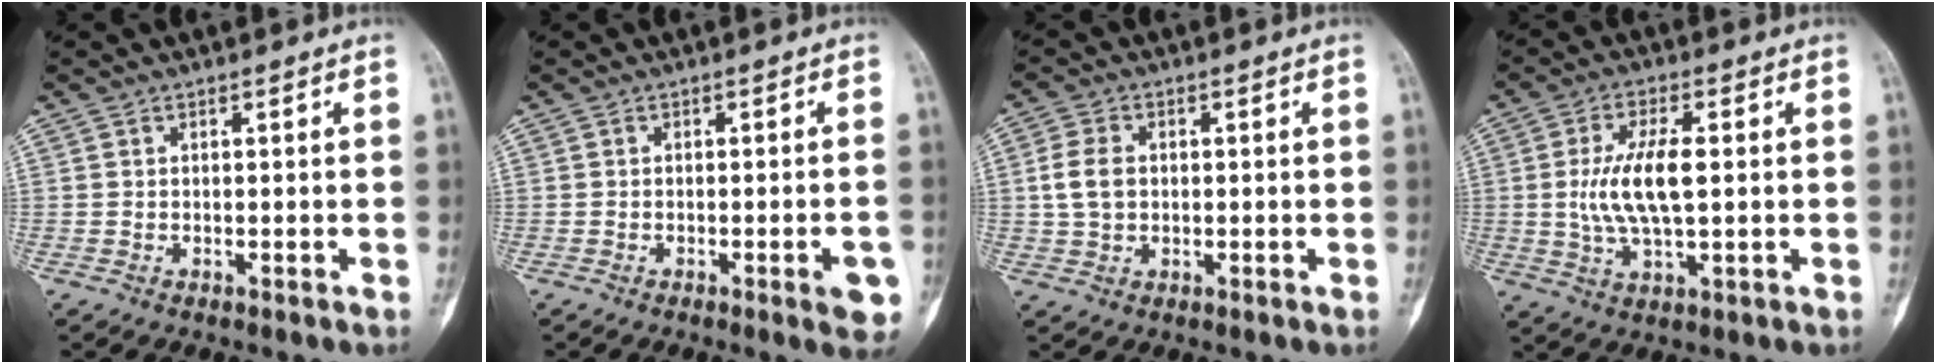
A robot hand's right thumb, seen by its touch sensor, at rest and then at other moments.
{"total": 4.8, "force": [-1.9, 1.1, 4.3], "torque": [-0.041, 0.005, -0.020]}
{"total": 5.6, "force": [0.5, 4.0, 3.9], "torque": [-0.080, 0.006, 0.010]}
{"total": 10.2, "force": [0.6, 3.9, 9.4], "torque": [-0.191, 0.001, 0.012]}